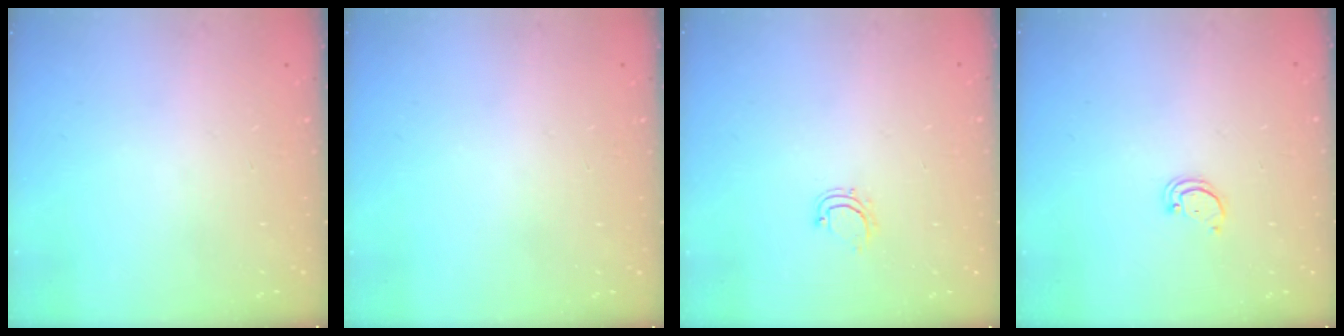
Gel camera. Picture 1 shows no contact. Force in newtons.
{"total": 0.0}
{"total": 4.3, "press": 4.2, "slide": 0.6}
{"total": 1.6, "press": 1.6, "slide": 0.1}